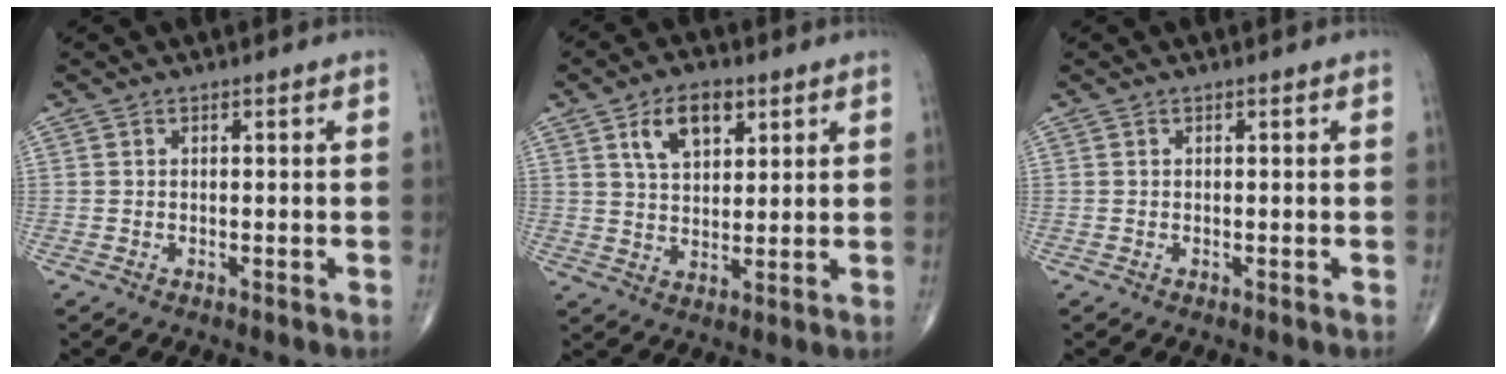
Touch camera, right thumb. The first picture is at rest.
{"total": 8.5, "force": [4.0, 4.7, 5.8], "torque": [-0.081, -0.012, 0.072]}
{"total": 0.0}